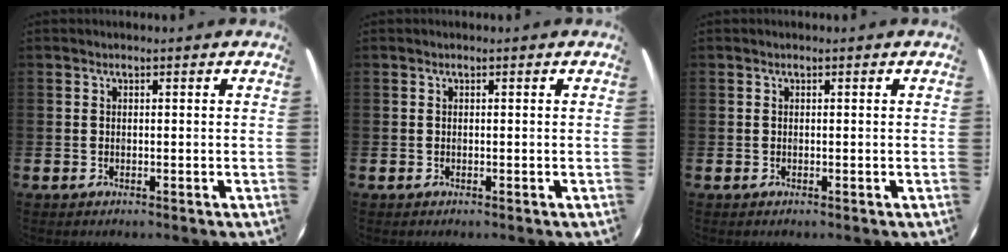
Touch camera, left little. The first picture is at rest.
{"total": 0.0}
{"total": 0.0}